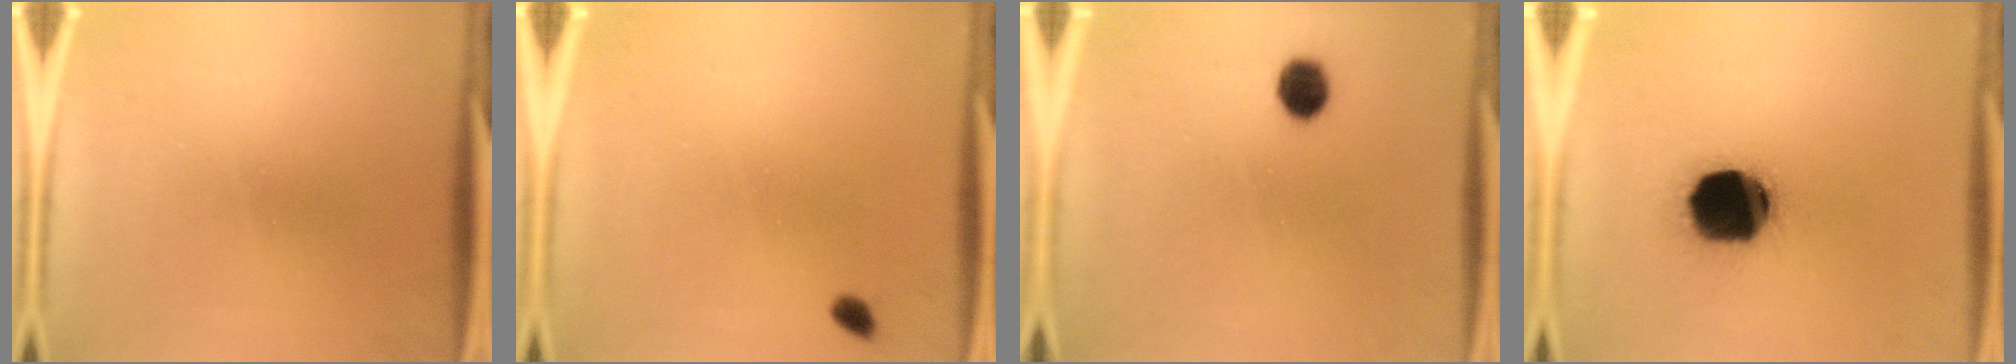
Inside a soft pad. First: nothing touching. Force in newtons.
{"total": 1.3}
{"total": 4.8}
{"total": 19.1}